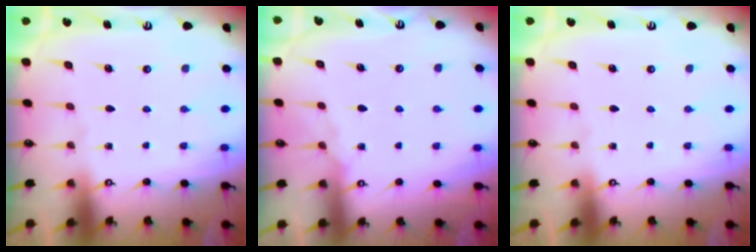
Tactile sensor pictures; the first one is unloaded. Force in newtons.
{"total": 5.1, "press": 5.0, "slide": 0.7}
{"total": 0.0}